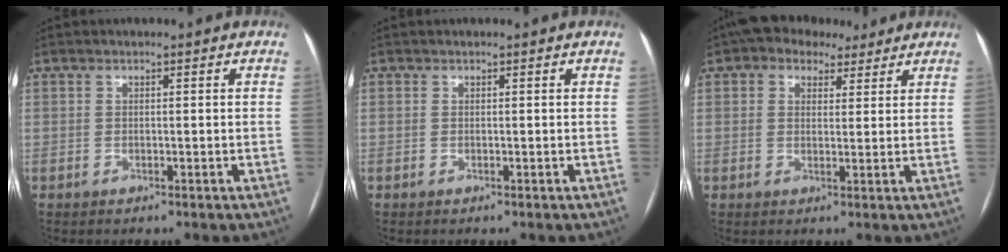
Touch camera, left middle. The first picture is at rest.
{"total": 0.0}
{"total": 7.5, "force": [4.7, 5.1, 2.9], "torque": [-0.037, 0.039, 0.070]}